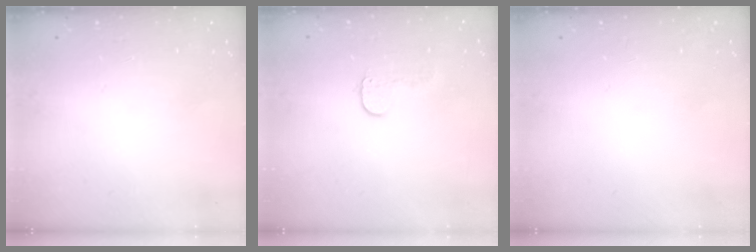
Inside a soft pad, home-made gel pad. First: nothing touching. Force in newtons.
{"total": 5.1, "press": 5.0, "slide": 0.5}
{"total": 0.0}